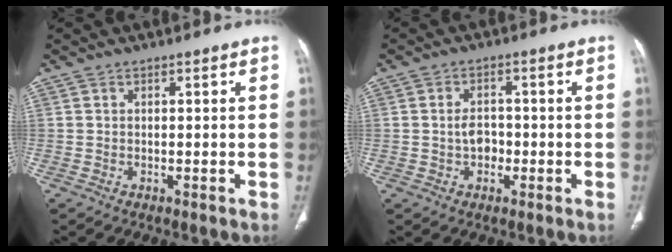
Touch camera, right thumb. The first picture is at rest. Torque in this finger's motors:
{"motor_torque": [-0.25, 0.32, 0.33, 0.31, 0.01]}